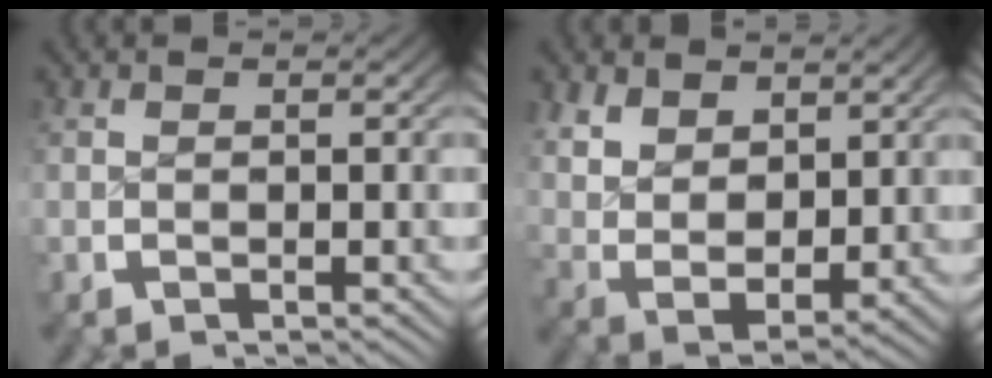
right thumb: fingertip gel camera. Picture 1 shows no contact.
{"total": 7.5, "force": [1.0, 5.5, 5.0], "torque": [-0.120, -0.042, 0.040]}